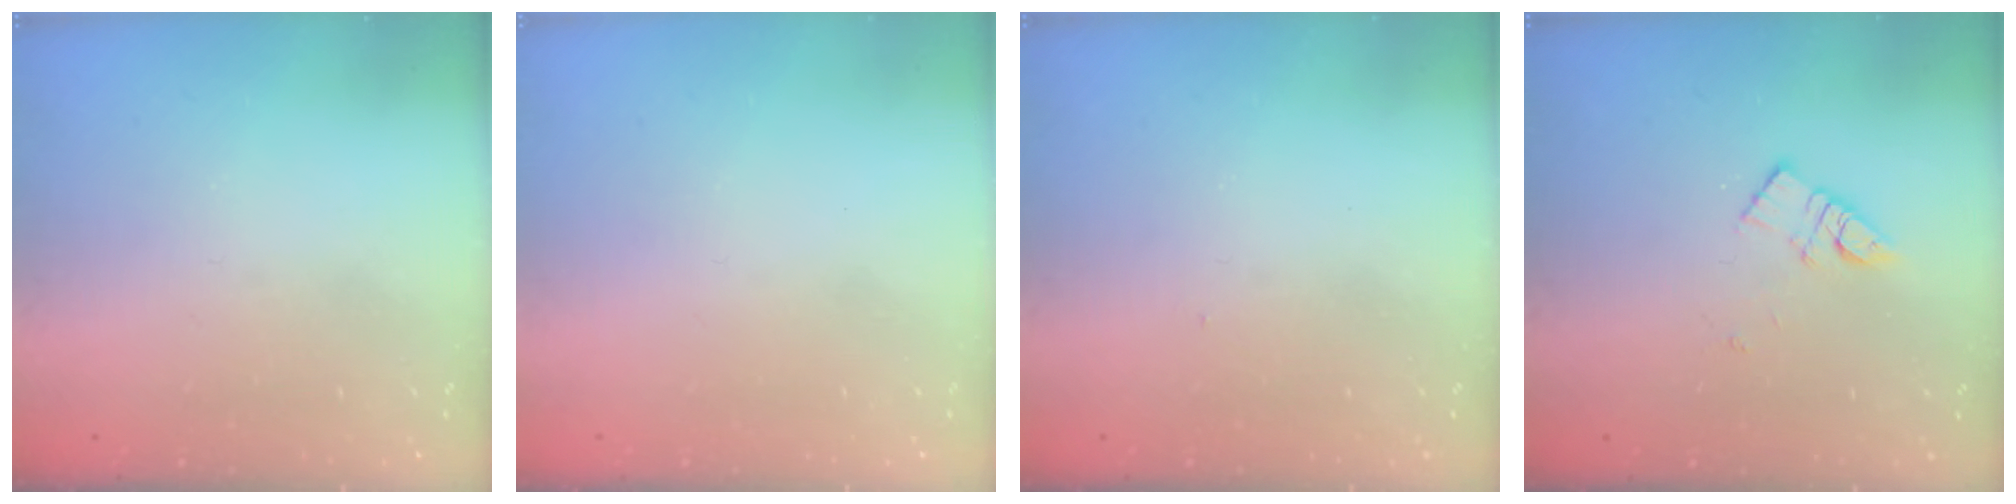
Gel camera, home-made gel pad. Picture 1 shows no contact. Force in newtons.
{"total": 1.5, "press": 1.5, "slide": 0.1}
{"total": 3.2, "press": 3.2, "slide": 0.5}
{"total": 8.1, "press": 8.1, "slide": 0.4}